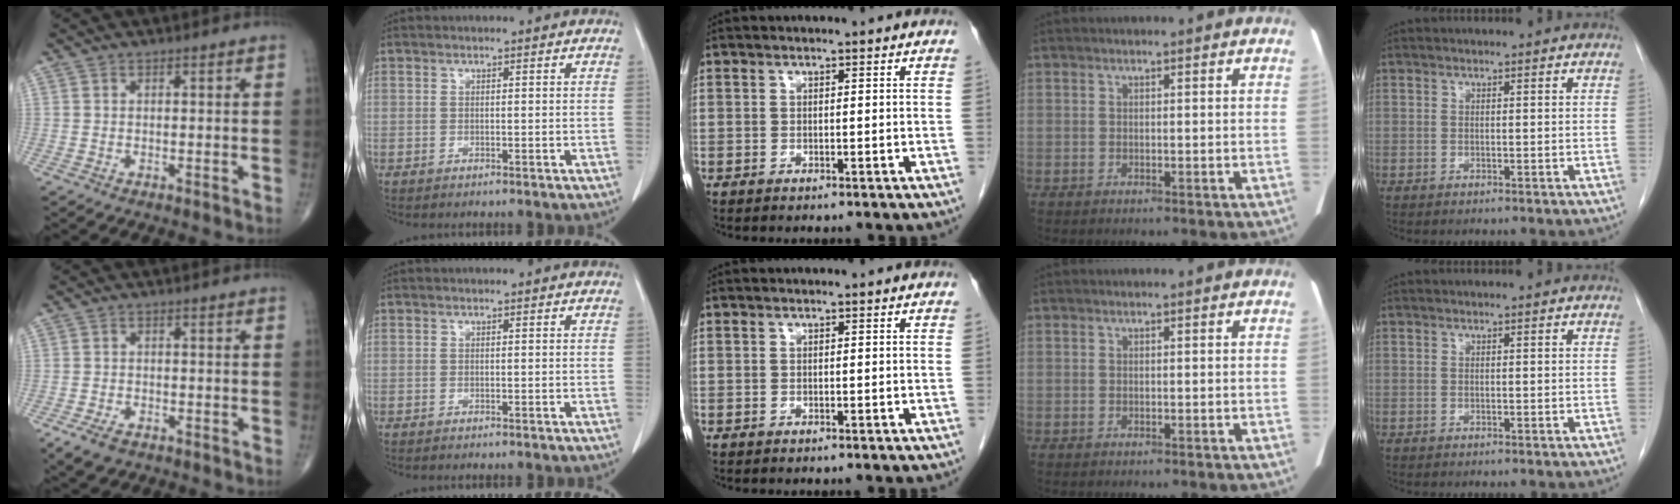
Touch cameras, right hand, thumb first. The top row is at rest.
{"thumb": {"total": 4.5, "force": [-2.8, 2.5, 2.4], "torque": [-0.046, 0.003, -0.046]}}